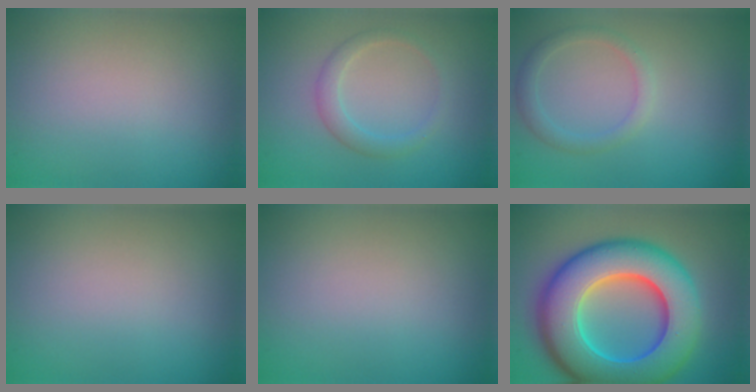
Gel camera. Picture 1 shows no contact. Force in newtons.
{"total": 2.0, "press": 2.0, "slide": 0.1}
{"total": 1.8, "press": 1.8, "slide": 0.1}
{"total": 0.0}
{"total": 0.0}
{"total": 13.9, "press": 13.9, "slide": 0.1}